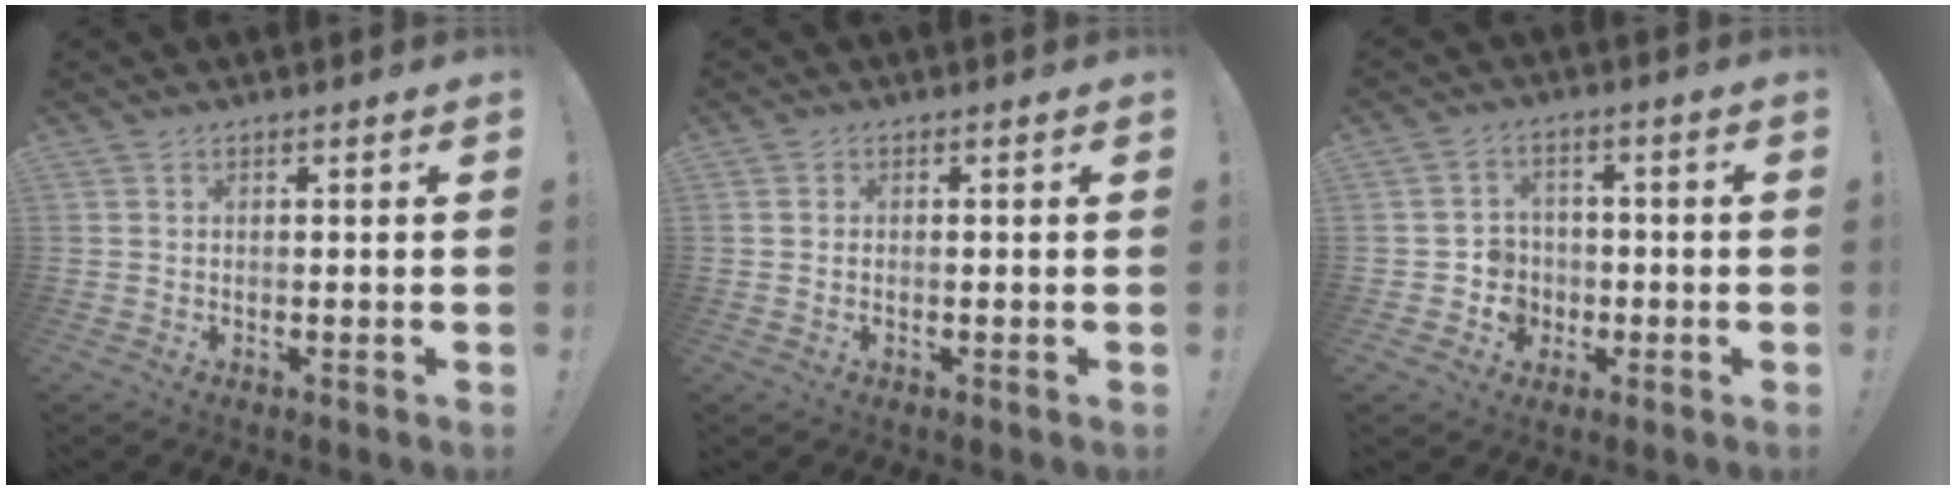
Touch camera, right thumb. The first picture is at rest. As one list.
[{"total": 0.7, "force": [0.0, 0.4, 0.6], "torque": [-0.016, 0.003, 0.000]}, {"total": 6.2, "force": [-1.1, 6.0, 1.2], "torque": [-0.027, 0.001, -0.016]}]